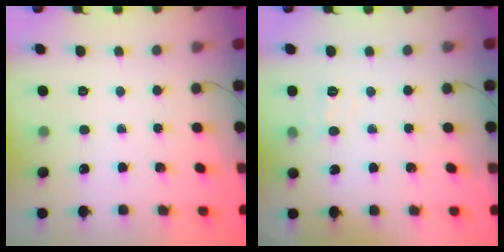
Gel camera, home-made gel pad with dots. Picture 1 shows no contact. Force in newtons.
{"total": 4.1, "press": 3.7, "slide": 1.6}